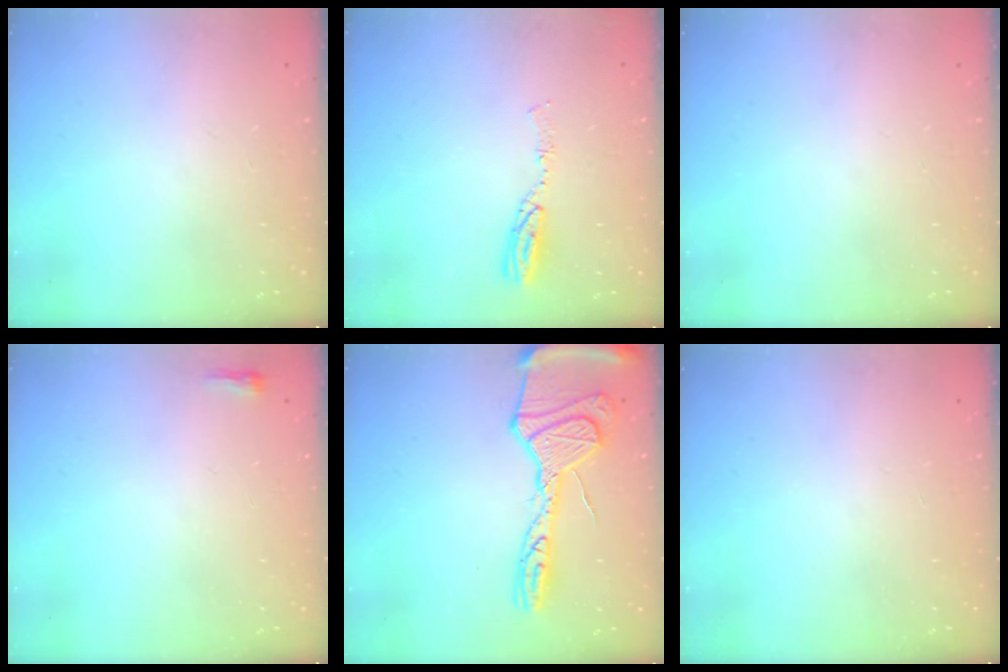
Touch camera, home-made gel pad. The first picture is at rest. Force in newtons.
{"total": 5.0, "press": 5.0, "slide": 0.2}
{"total": 13.4, "press": 3.0, "slide": 13.1}
{"total": 2.3, "press": 2.2, "slide": 0.7}
{"total": 19.1, "press": 19.0, "slide": 1.7}
{"total": 0.0}